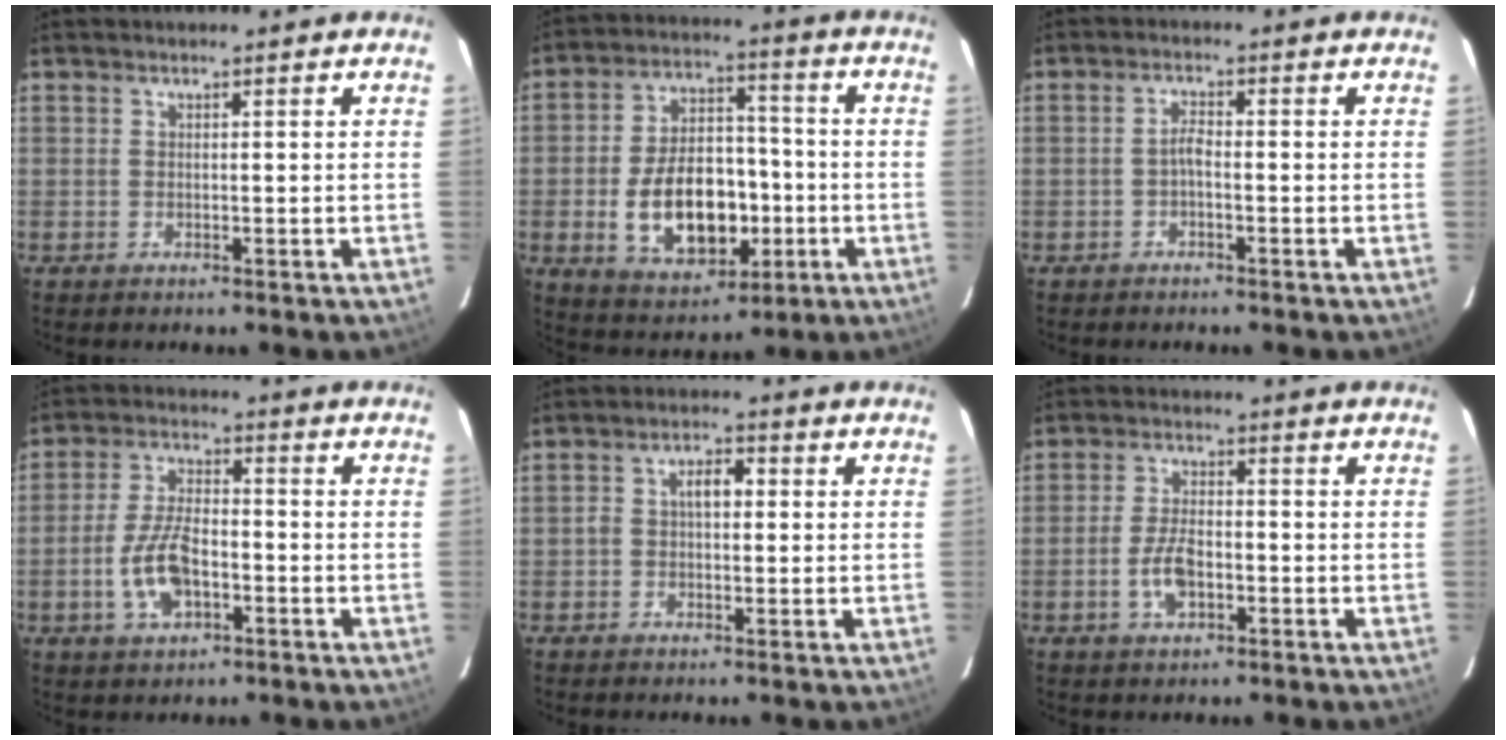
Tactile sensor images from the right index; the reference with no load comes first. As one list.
[{"total": 16.1, "force": [-3.9, 9.8, 12.2], "torque": [-0.239, 0.016, -0.044]}, {"total": 1.9, "force": [-0.9, 0.6, 1.5], "torque": [-0.030, 0.006, -0.018]}, {"total": 9.2, "force": [-3.1, 4.6, 7.4], "torque": [-0.155, 0.004, -0.052]}, {"total": 4.1, "force": [0.2, 2.7, 3.2], "torque": [-0.055, 0.015, 0.002]}, {"total": 6.1, "force": [-2.1, 3.1, 4.8], "torque": [-0.101, 0.002, -0.035]}]